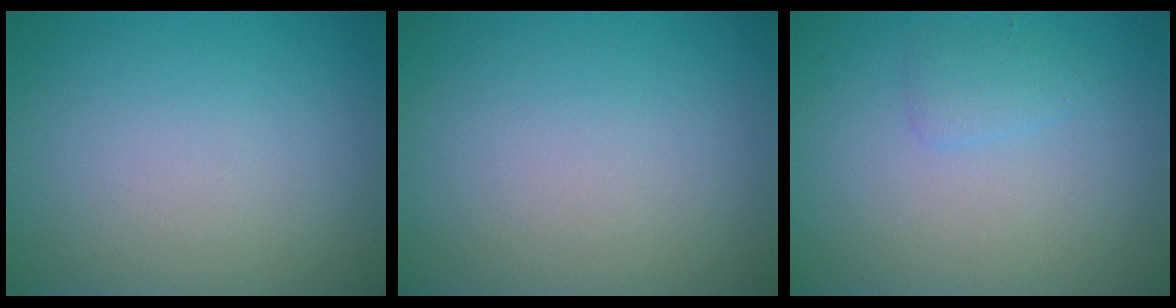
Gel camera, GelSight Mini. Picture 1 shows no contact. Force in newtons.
{"total": 0.0}
{"total": 1.2, "press": 1.2, "slide": 0.1}